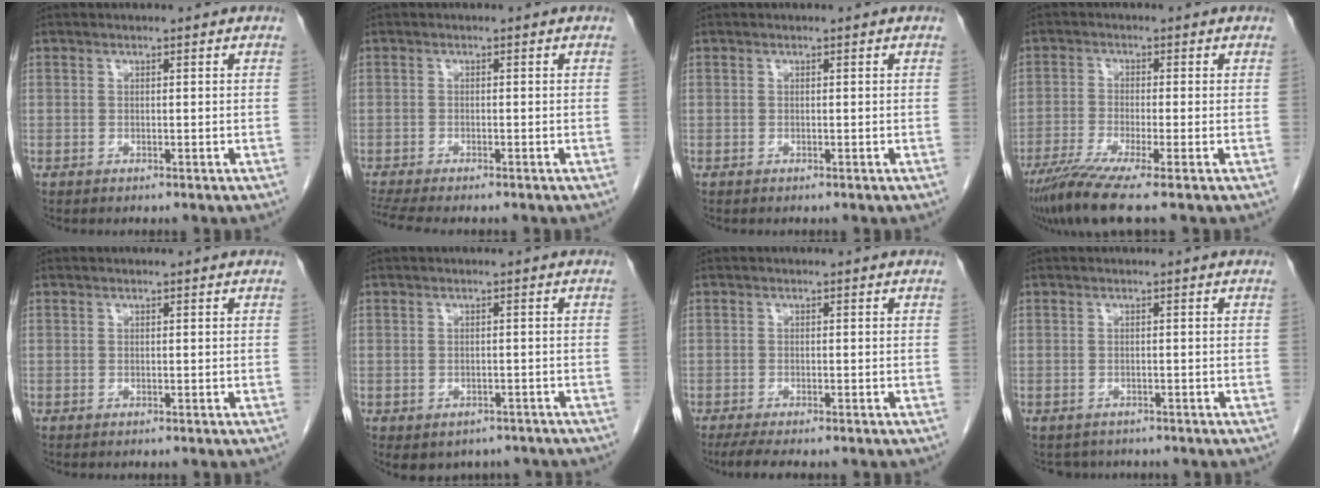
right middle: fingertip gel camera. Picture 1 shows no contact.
{"total": 6.9, "force": [-5.9, 1.1, 3.5], "torque": [-0.056, -0.007, -0.093]}
{"total": 0.0}
{"total": 7.8, "force": [-5.6, -0.7, 5.4], "torque": [-0.094, -0.026, -0.099]}
{"total": 0.0}
{"total": 6.4, "force": [-4.8, 3.8, 1.6], "torque": [-0.012, 0.012, -0.056]}
{"total": 4.7, "force": [-3.8, 0.6, 2.8], "torque": [-0.042, -0.011, -0.056]}
{"total": 2.7, "force": [-2.3, 1.4, 0.1], "torque": [-0.004, 0.000, -0.032]}